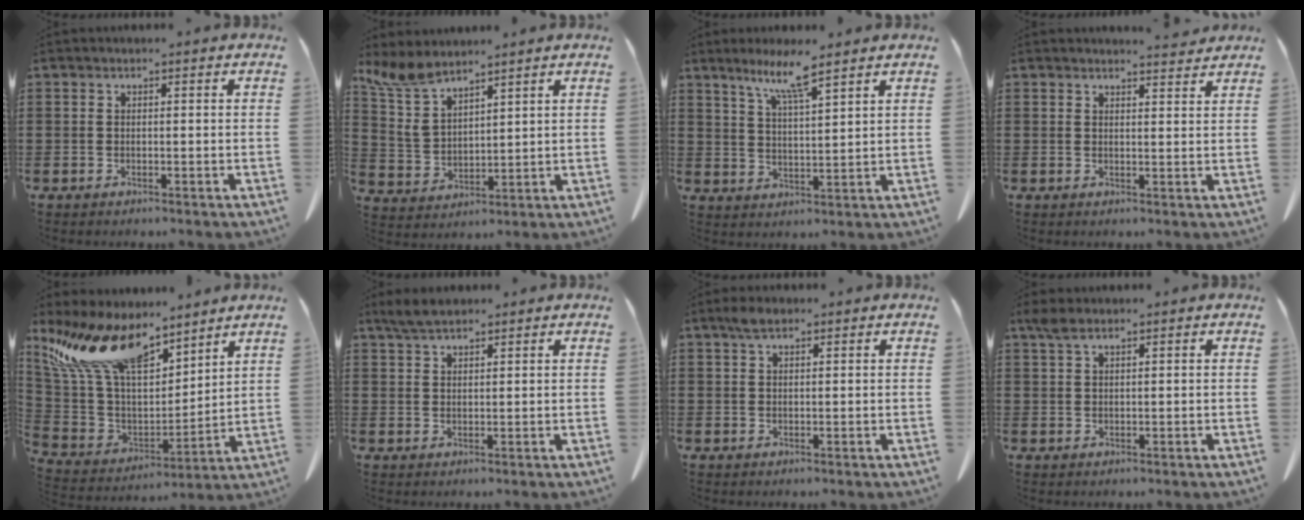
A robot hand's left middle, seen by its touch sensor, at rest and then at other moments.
{"total": 7.0, "force": [5.0, 3.0, 3.8], "torque": [-0.101, -0.016, 0.093]}
{"total": 6.8, "force": [5.1, 0.1, 4.6], "torque": [-0.104, -0.013, 0.088]}
{"total": 2.7, "force": [2.7, 0.1, 0.6], "torque": [-0.010, -0.010, 0.049]}
{"total": 14.9, "force": [10.9, 5.6, 8.5], "torque": [-0.225, -0.061, 0.193]}
{"total": 3.3, "force": [2.6, 0.9, 1.8], "torque": [-0.041, 0.000, 0.051]}
{"total": 2.3, "force": [1.4, 0.9, 1.6], "torque": [-0.037, 0.003, 0.025]}
{"total": 2.2, "force": [1.5, 0.8, 1.4], "torque": [-0.034, 0.002, 0.027]}